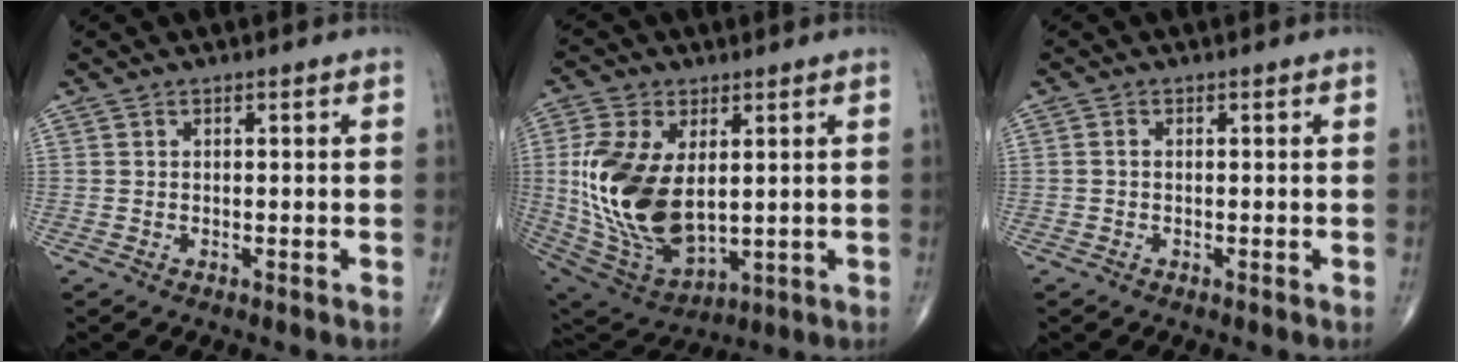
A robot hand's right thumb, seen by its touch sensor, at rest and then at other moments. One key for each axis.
{"total": 20.1, "fx": 1.9, "fy": 11.6, "fz": 16.4, "tx": -0.328, "ty": -0.022, "tz": 0.055}
{"total": 0.6, "fx": -0.1, "fy": 0.4, "fz": 0.4, "tx": -0.007, "ty": 0.001, "tz": -0.006}